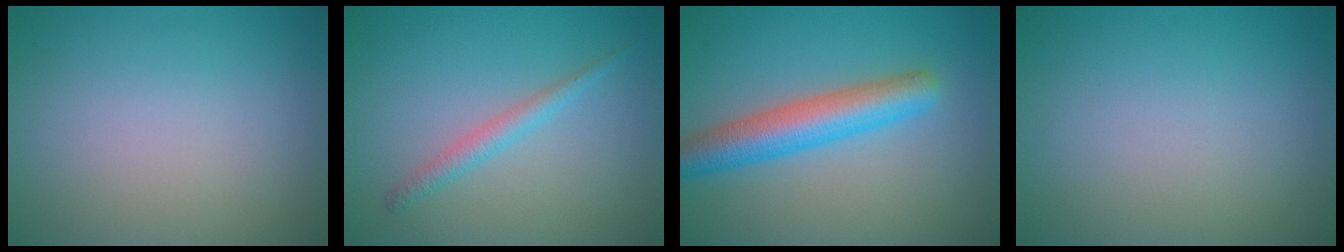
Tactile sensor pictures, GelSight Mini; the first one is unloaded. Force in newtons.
{"total": 1.7, "press": 1.7, "slide": 0.1}
{"total": 5.3, "press": 5.3, "slide": 0.1}
{"total": 0.0}